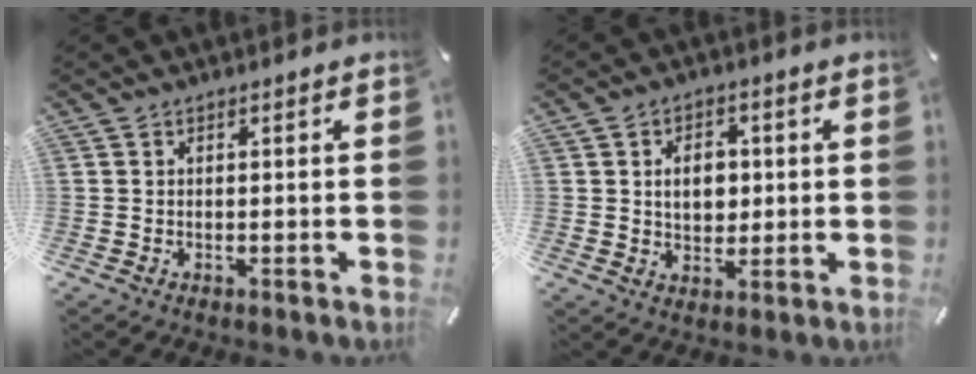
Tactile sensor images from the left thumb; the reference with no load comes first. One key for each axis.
{"total": 7.0, "fx": 0.7, "fy": 5.4, "fz": 4.4, "tx": -0.061, "ty": 0.000, "tz": 0.006}